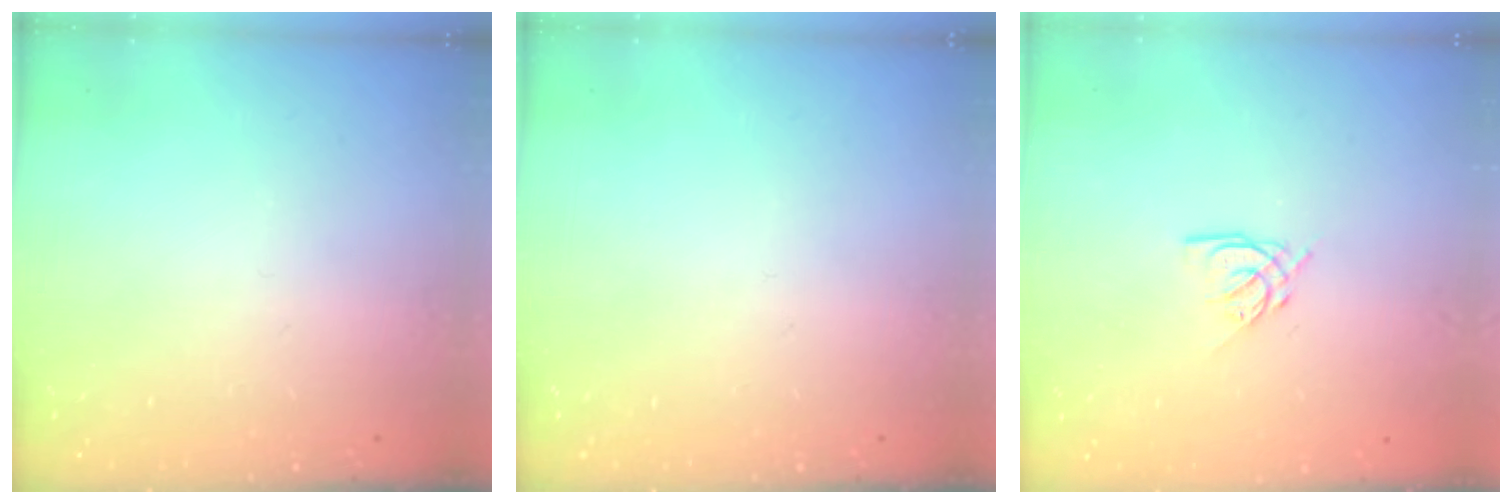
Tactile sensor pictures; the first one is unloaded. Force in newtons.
{"total": 0.0}
{"total": 5.5, "press": 5.5, "slide": 0.5}